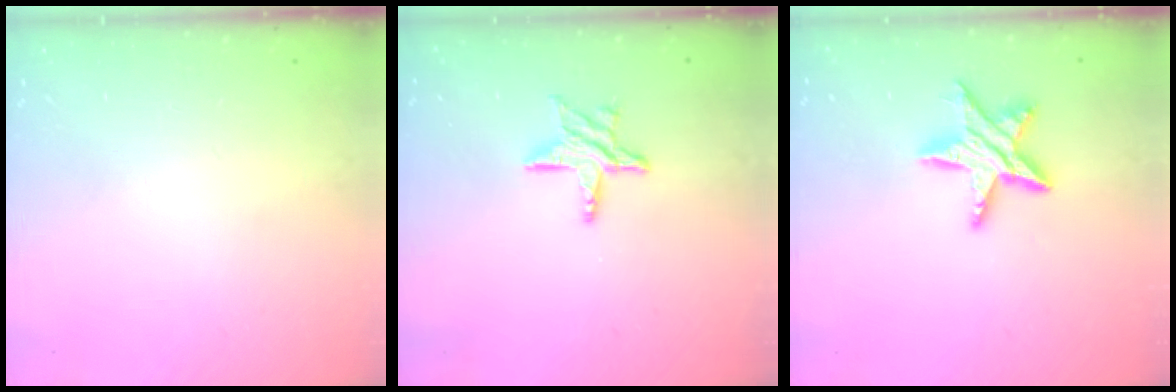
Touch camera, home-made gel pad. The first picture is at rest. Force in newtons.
{"total": 8.8, "press": 8.8, "slide": 1.0}
{"total": 11.7, "press": 11.7, "slide": 0.8}